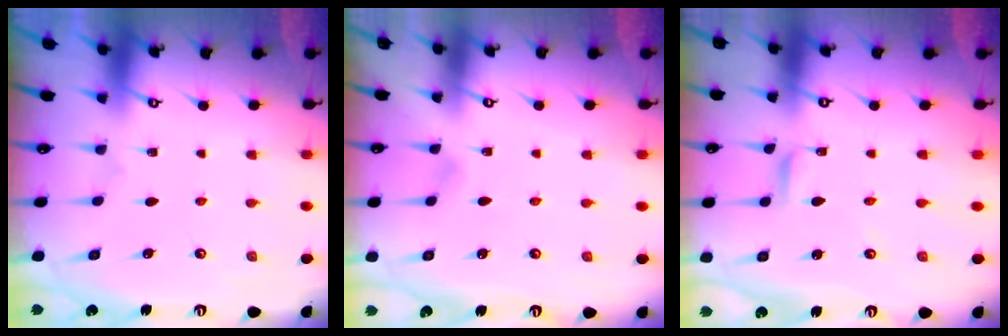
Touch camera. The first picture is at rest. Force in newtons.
{"total": 2.4, "press": 2.4, "slide": 0.3}
{"total": 2.0, "press": 2.0, "slide": 0.2}